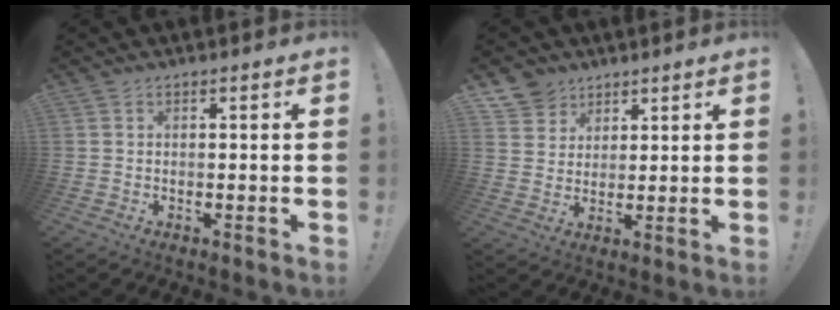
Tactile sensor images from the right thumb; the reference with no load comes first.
{"total": 7.3, "force": [5.0, 5.2, 0.8], "torque": [-0.013, -0.036, 0.100]}